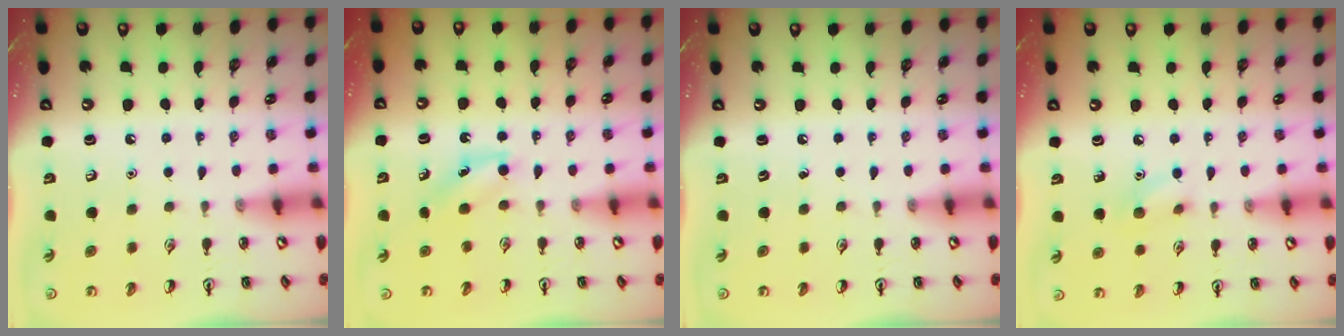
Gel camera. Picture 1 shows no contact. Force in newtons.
{"total": 3.9, "press": 3.7, "slide": 1.3}
{"total": 0.0}
{"total": 6.9, "press": 6.6, "slide": 2.0}